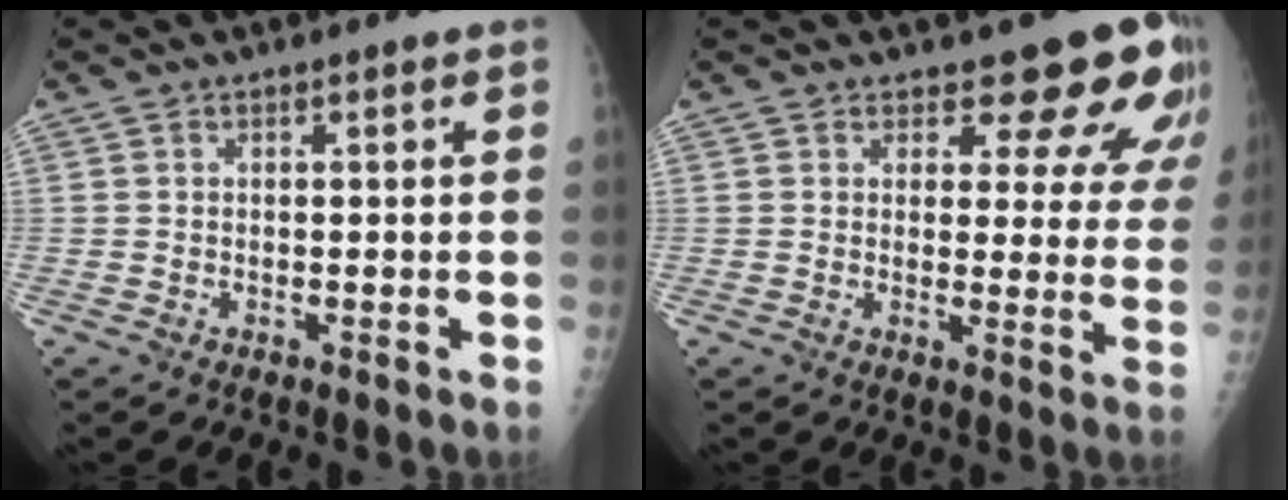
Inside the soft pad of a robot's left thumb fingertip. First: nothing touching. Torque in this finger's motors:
{"motor_torque": [0.22, 0.34, -0.03, -0.12, 0.04]}